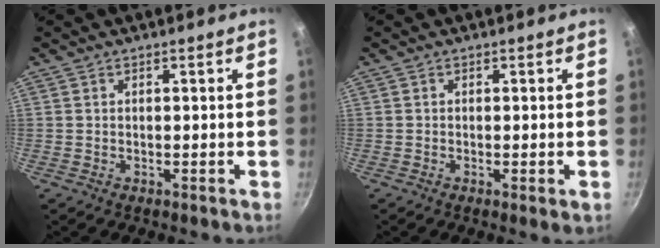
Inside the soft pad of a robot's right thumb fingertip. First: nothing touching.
{"total": 1.7, "force": [-0.4, 0.2, 1.6], "torque": [-0.027, -0.007, -0.006]}